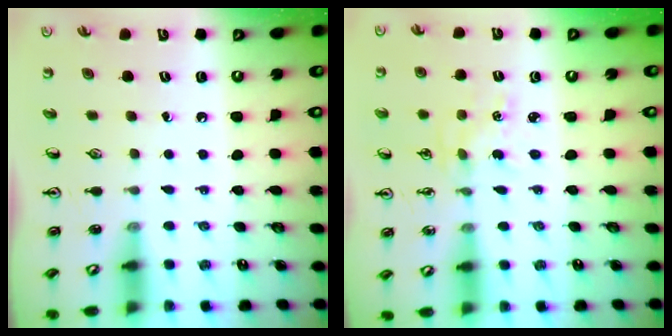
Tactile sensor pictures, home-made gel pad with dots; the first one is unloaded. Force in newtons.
{"total": 1.0, "press": 1.0, "slide": 0.1}